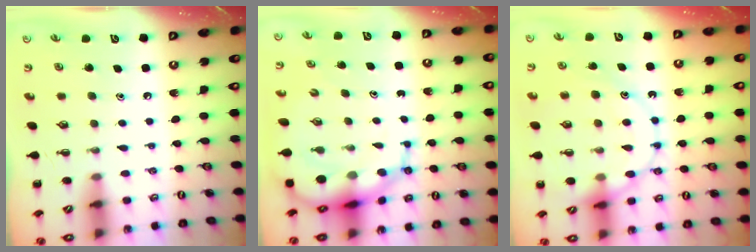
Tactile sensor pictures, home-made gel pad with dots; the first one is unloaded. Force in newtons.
{"total": 13.1, "press": 12.6, "slide": 3.5}
{"total": 15.9, "press": 15.9, "slide": 1.6}